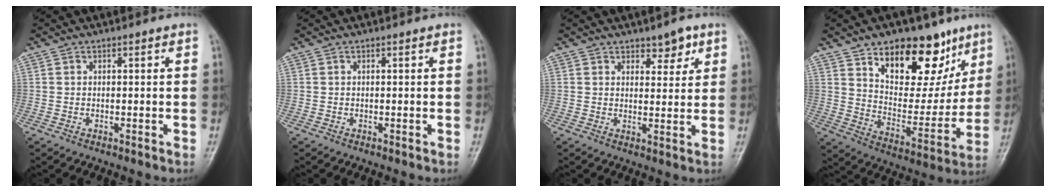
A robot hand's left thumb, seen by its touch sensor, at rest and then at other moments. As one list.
[{"total": 0.0}, {"total": 4.4, "force": [2.8, 2.3, 2.5], "torque": [-0.008, -0.017, 0.040]}, {"total": 20.8, "force": [11.9, 11.2, 12.7], "torque": [-0.119, -0.062, 0.192]}]